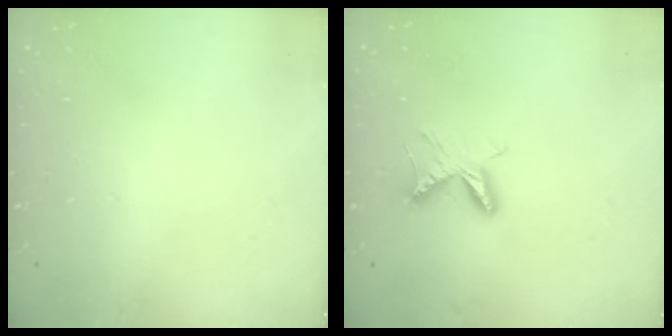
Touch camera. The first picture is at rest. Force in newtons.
{"total": 7.1, "press": 7.0, "slide": 0.7}